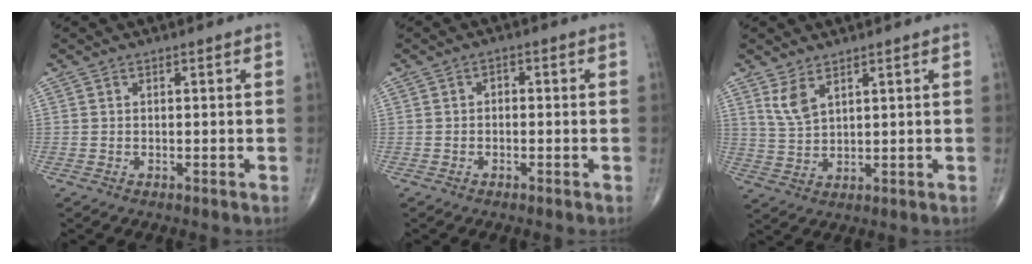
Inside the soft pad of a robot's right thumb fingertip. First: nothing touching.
{"total": 1.3, "force": [-0.2, 1.0, 0.9], "torque": [-0.006, 0.006, -0.009]}
{"total": 4.5, "force": [2.7, 1.8, 3.1], "torque": [-0.064, -0.015, 0.064]}